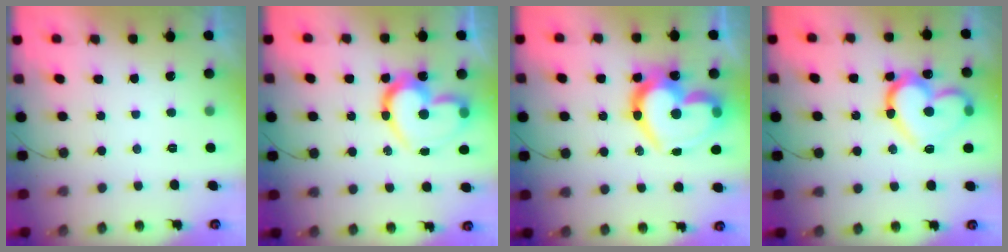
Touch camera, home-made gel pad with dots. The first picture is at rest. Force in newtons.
{"total": 19.3, "press": 19.2, "slide": 1.6}
{"total": 25.9, "press": 25.8, "slide": 2.4}
{"total": 18.6, "press": 18.6, "slide": 1.5}